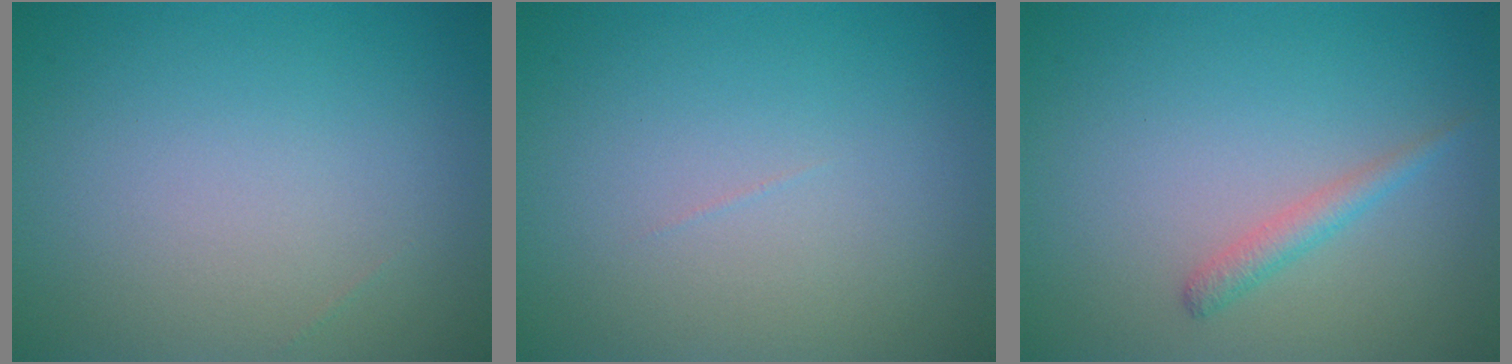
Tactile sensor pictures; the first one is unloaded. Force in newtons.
{"total": 0.0}
{"total": 1.4, "press": 1.4, "slide": 0.2}